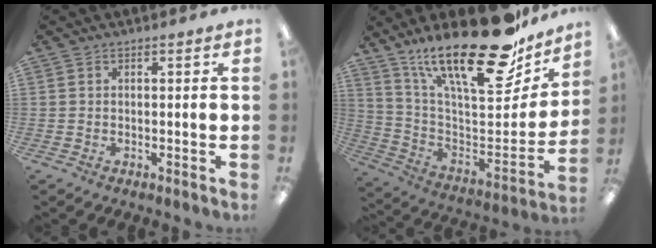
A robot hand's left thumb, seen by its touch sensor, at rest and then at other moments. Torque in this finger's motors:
{"motor_torque": [0.70, 0.79, 1.49, -1.32, 0.26]}